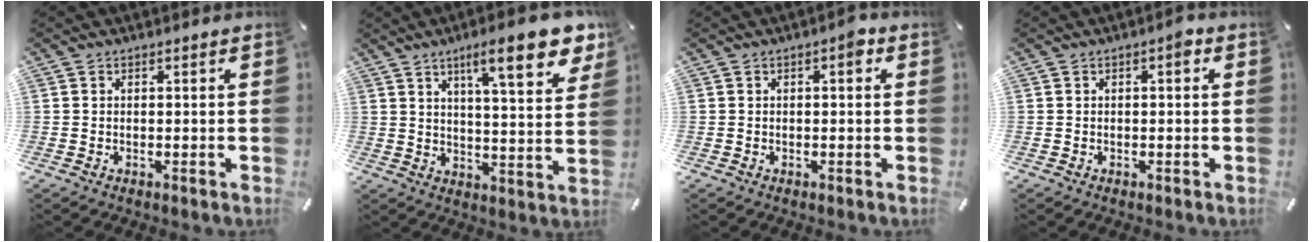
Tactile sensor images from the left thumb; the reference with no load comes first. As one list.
[{"total": 15.2, "force": [9.1, 3.8, 11.5], "torque": [-0.166, -0.045, 0.140]}, {"total": 2.9, "force": [0.5, 1.3, 2.6], "torque": [-0.030, 0.002, 0.000]}, {"total": 2.4, "force": [0.3, 1.1, 2.2], "torque": [-0.029, 0.006, -0.003]}]